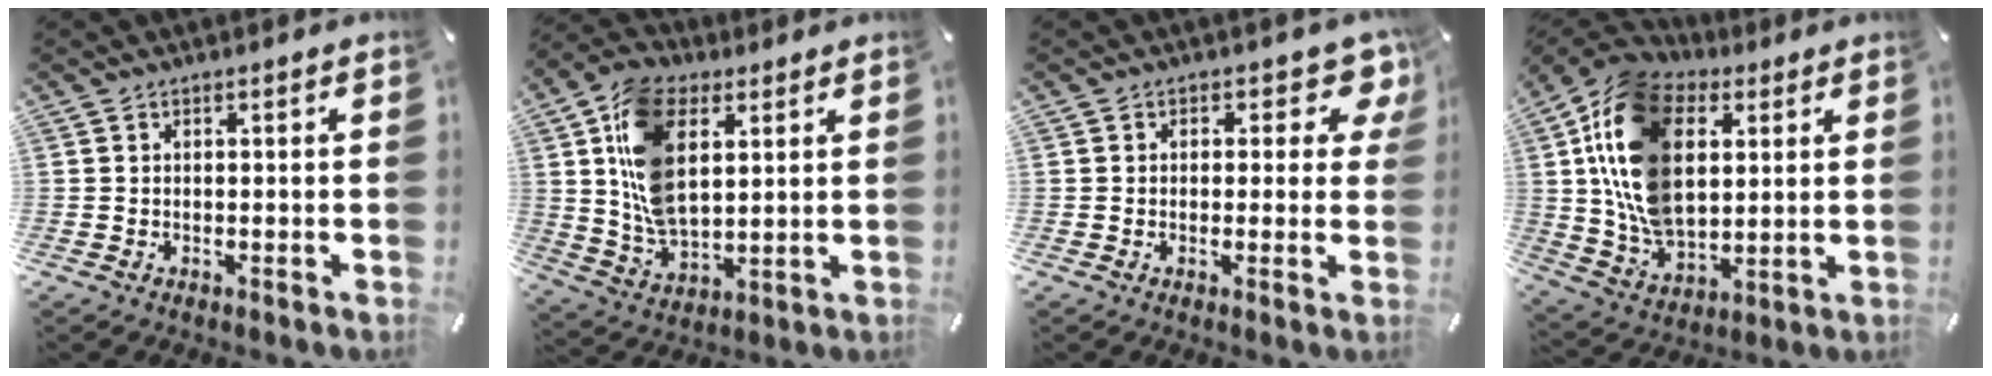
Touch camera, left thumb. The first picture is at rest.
{"total": 14.7, "force": [4.7, 9.2, 10.5], "torque": [-0.239, -0.002, 0.084]}
{"total": 5.3, "force": [2.0, 3.4, 3.5], "torque": [-0.027, -0.010, 0.027]}
{"total": 20.5, "force": [5.3, 14.3, 13.6], "torque": [-0.294, -0.016, 0.093]}